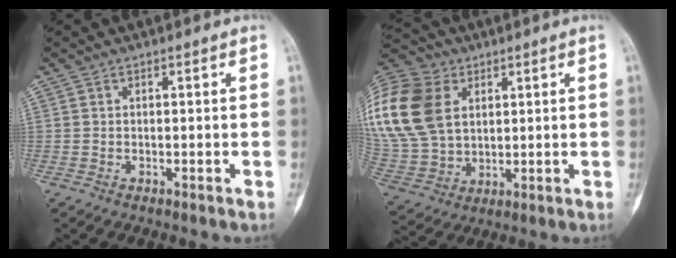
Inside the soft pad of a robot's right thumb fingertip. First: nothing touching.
{"total": 24.5, "force": [7.2, 17.7, 15.3], "torque": [-0.359, 0.021, 0.143]}